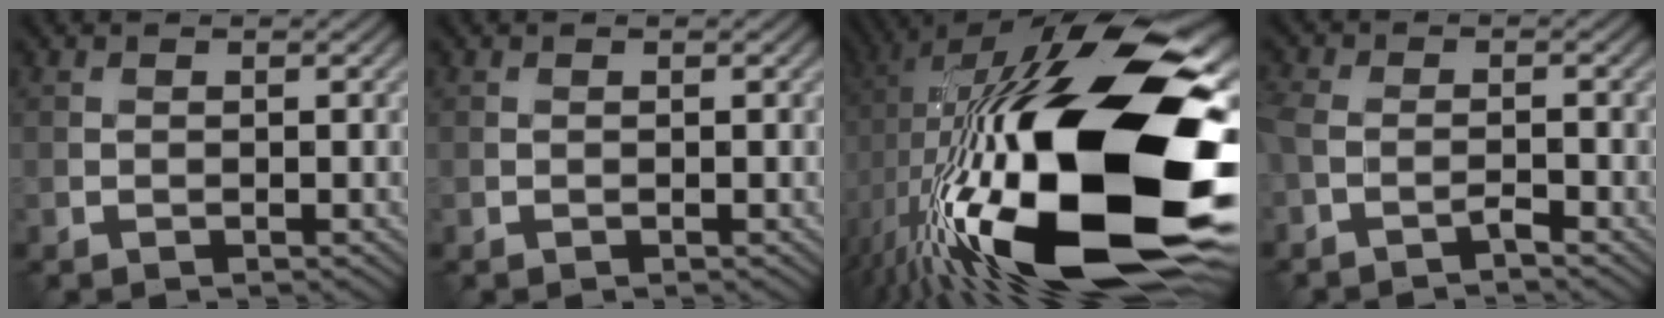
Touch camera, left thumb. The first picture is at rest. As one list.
[{"total": 0.0}, {"total": 23.5, "force": [-1.1, 9.1, 21.7], "torque": [-0.399, 0.005, -0.026]}, {"total": 3.2, "force": [-2.3, 0.9, 2.1], "torque": [-0.051, -0.002, -0.055]}]